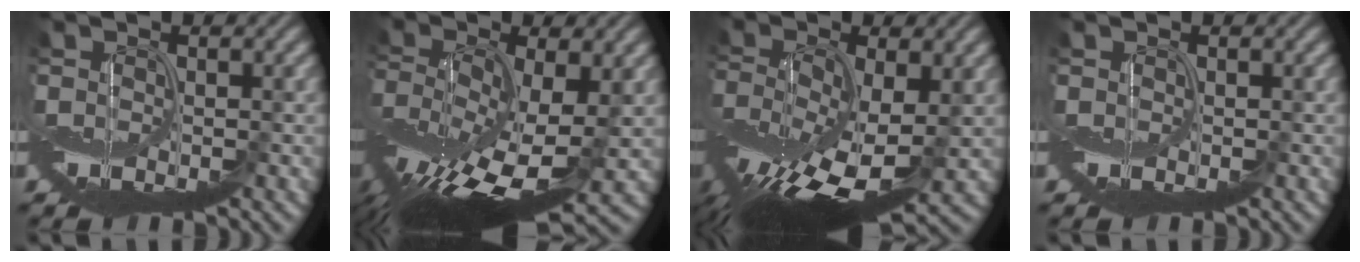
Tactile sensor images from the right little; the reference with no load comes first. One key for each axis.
{"total": 12.1, "fx": -3.8, "fy": 4.9, "fz": 10.4, "tx": -0.224, "ty": -0.028, "tz": -0.063}
{"total": 10.9, "fx": -3.3, "fy": 4.6, "fz": 9.3, "tx": -0.199, "ty": -0.023, "tz": -0.061}
{"total": 0.0}